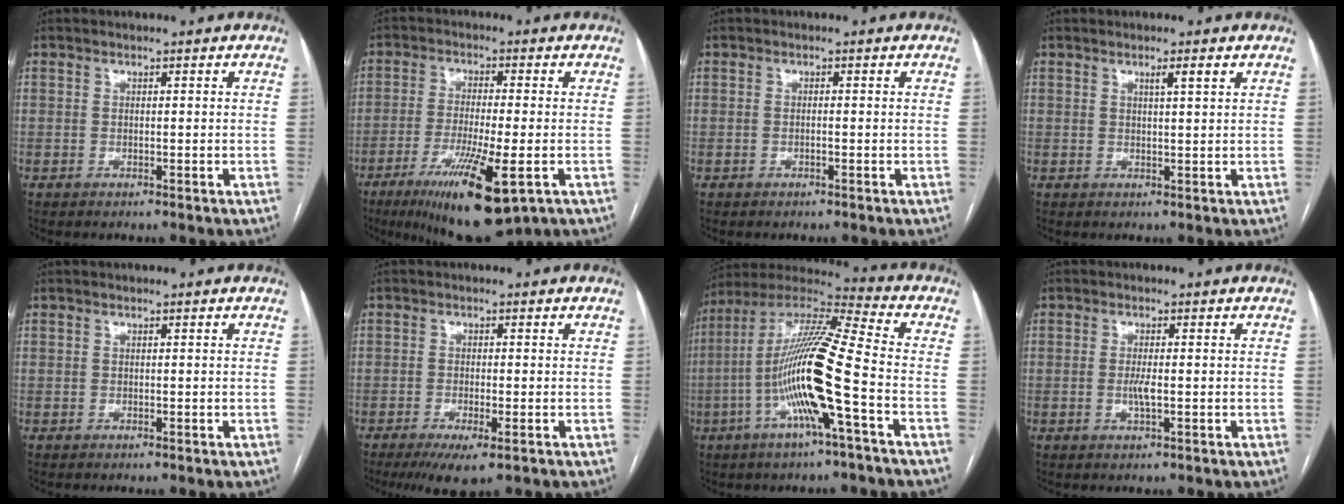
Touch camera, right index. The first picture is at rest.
{"total": 13.8, "force": [-6.3, 2.1, 12.0], "torque": [-0.201, -0.036, -0.097]}
{"total": 0.5, "force": [-0.2, 0.0, 0.5], "torque": [-0.008, 0.000, -0.003]}
{"total": 1.9, "force": [1.1, -0.2, 1.5], "torque": [-0.029, -0.002, 0.018]}
{"total": 0.0}
{"total": 5.3, "force": [-3.0, 1.0, 4.2], "torque": [-0.071, -0.013, -0.045]}
{"total": 17.4, "force": [-4.5, 0.2, 16.8], "torque": [-0.327, 0.003, -0.094]}
{"total": 2.1, "force": [-0.3, 0.2, 2.0], "torque": [-0.044, -0.003, -0.006]}